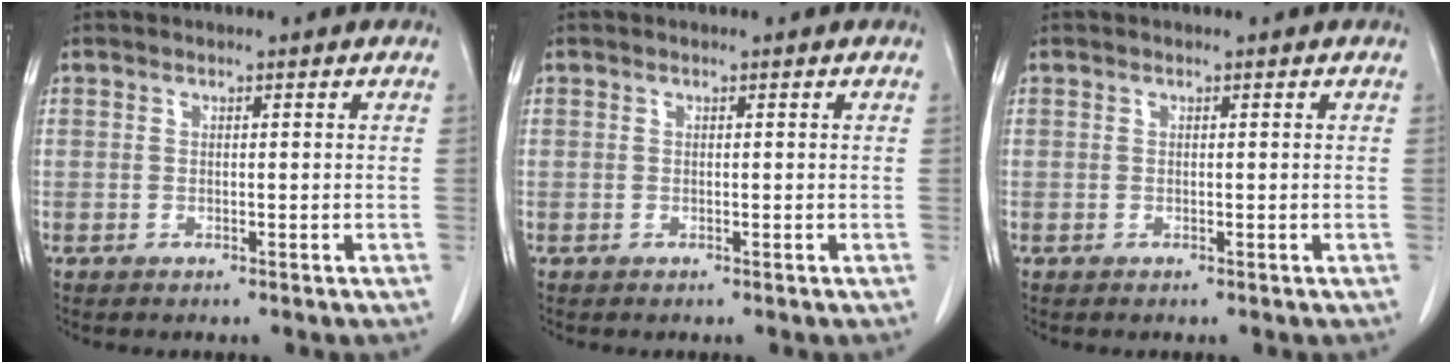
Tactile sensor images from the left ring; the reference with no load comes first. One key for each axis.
{"total": 0.0}
{"total": 0.0}